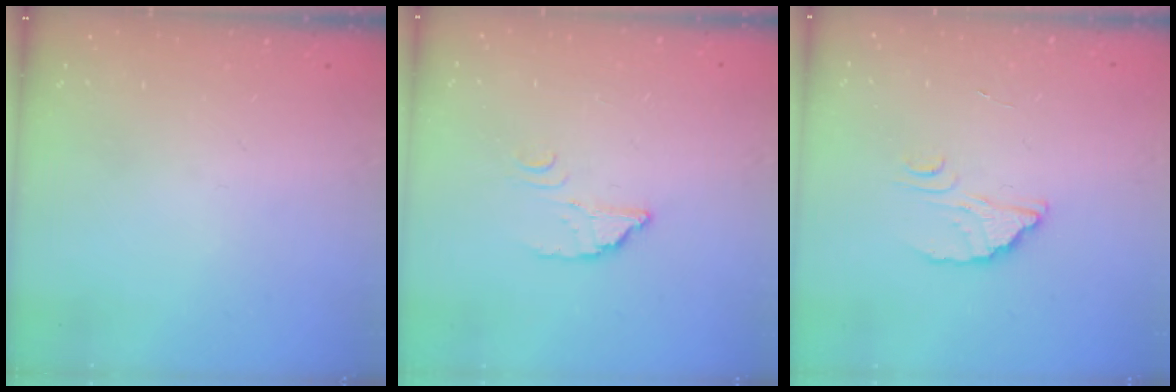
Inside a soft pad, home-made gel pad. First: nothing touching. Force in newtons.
{"total": 3.0, "press": 3.0, "slide": 0.2}
{"total": 2.4, "press": 2.4, "slide": 0.1}